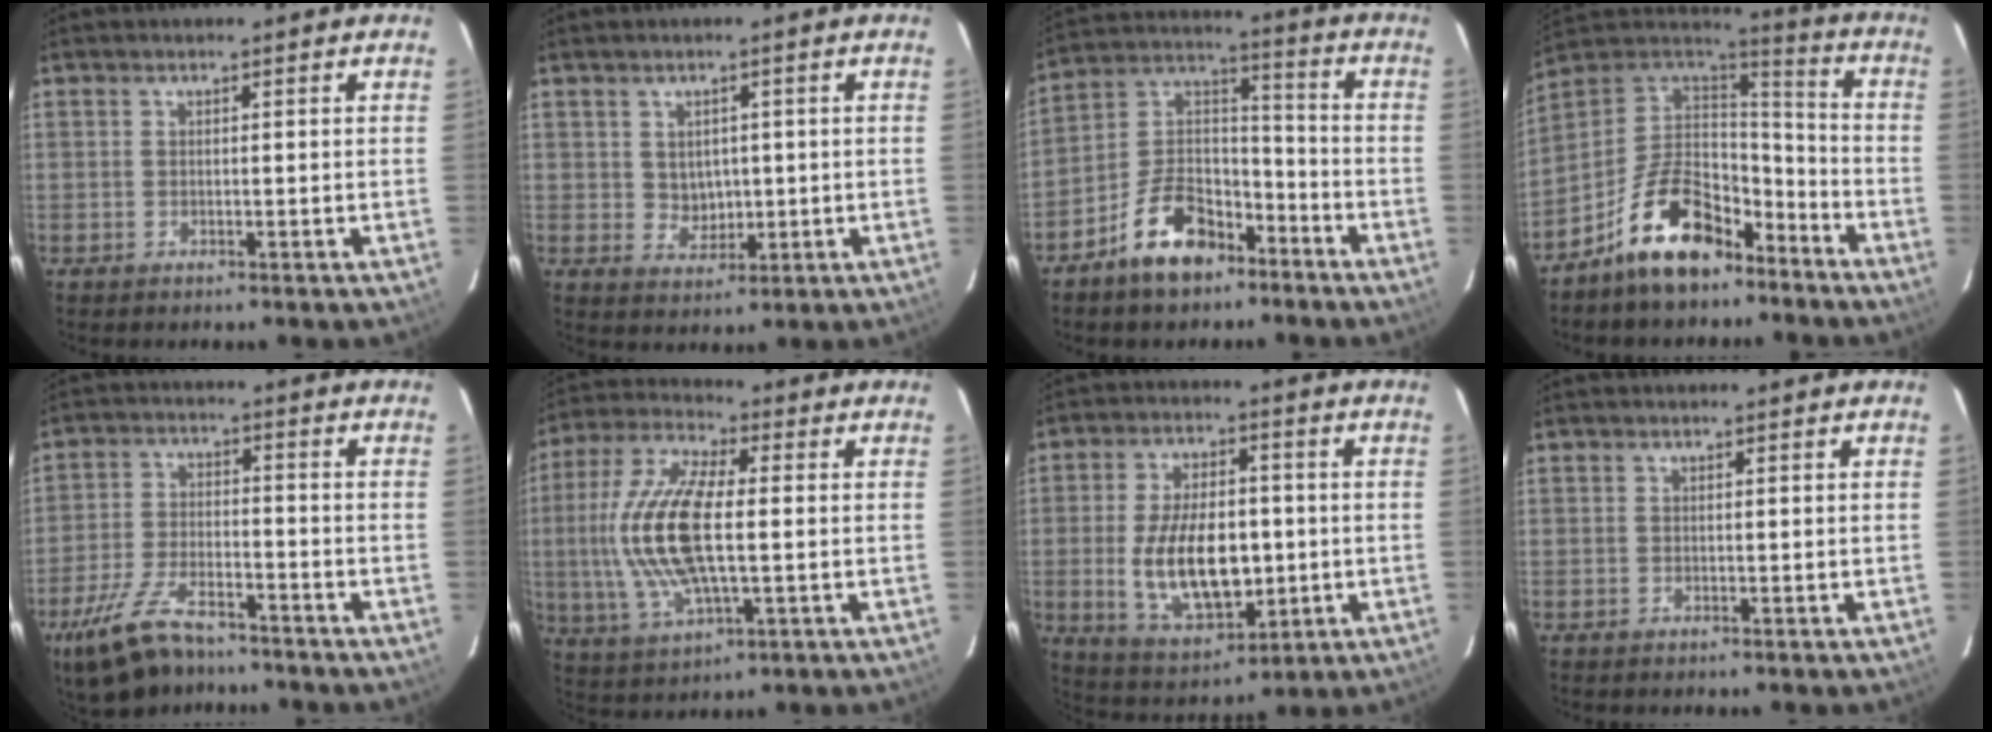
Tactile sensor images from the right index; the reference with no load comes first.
{"total": 3.8, "force": [0.5, 3.5, 1.5], "torque": [-0.024, 0.002, 0.018]}
{"total": 13.3, "force": [-8.7, 7.2, 7.0], "torque": [-0.140, 0.051, -0.141]}
{"total": 17.3, "force": [-11.1, 8.9, 9.8], "torque": [-0.198, 0.042, -0.178]}
{"total": 13.3, "force": [-10.0, 5.4, 6.9], "torque": [-0.163, -0.019, -0.184]}
{"total": 16.8, "force": [-0.3, 6.6, 15.5], "torque": [-0.326, 0.005, -0.005]}
{"total": 15.3, "force": [-1.7, 8.2, 12.8], "torque": [-0.246, -0.007, -0.010]}
{"total": 0.0}